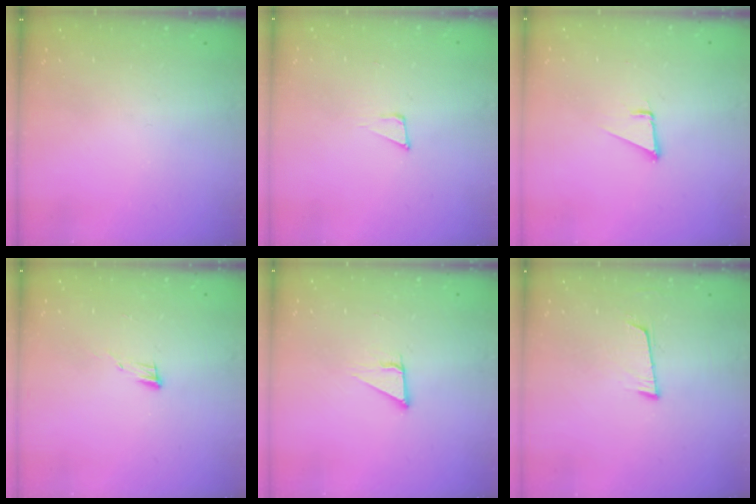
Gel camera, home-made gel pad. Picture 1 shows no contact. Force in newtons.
{"total": 4.6, "press": 4.5, "slide": 0.8}
{"total": 1.9, "press": 1.9, "slide": 0.1}
{"total": 4.8, "press": 4.8, "slide": 0.6}
{"total": 2.9, "press": 2.9, "slide": 0.1}
{"total": 5.8, "press": 5.5, "slide": 1.9}